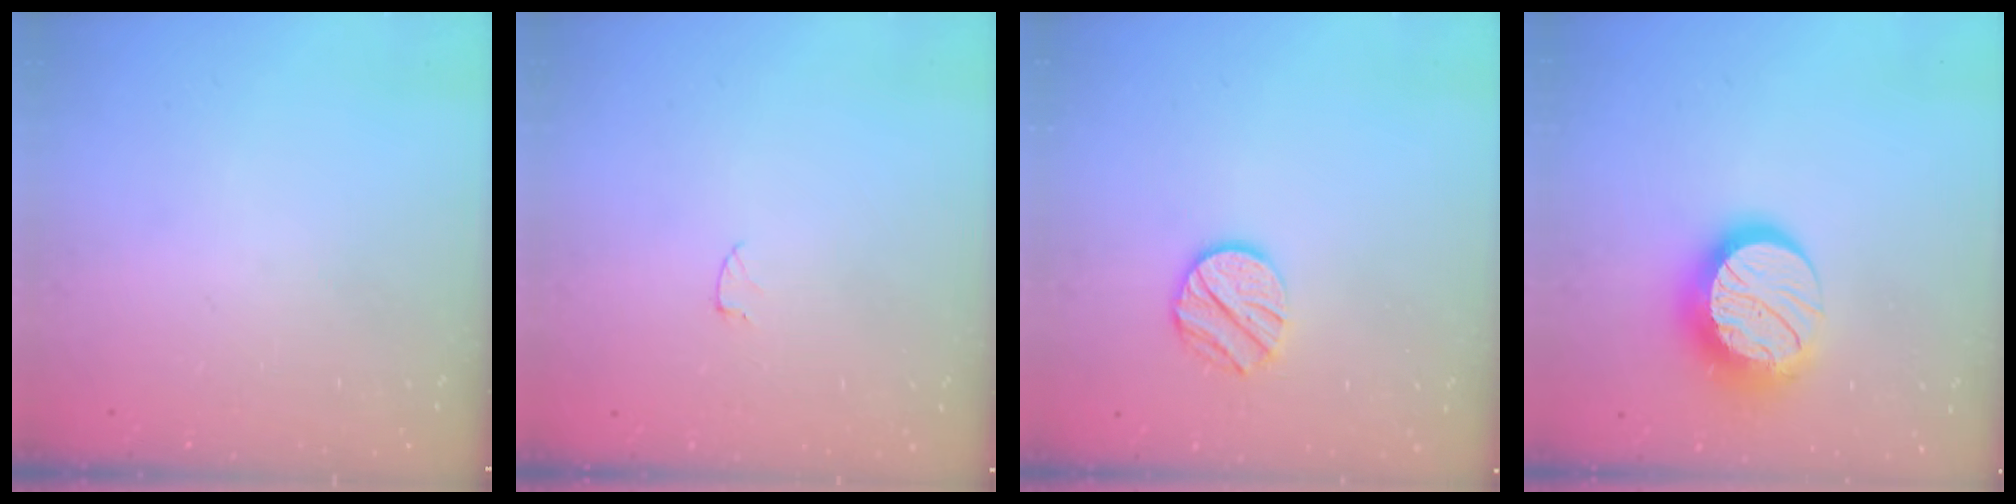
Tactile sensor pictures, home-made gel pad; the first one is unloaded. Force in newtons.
{"total": 2.6, "press": 2.6, "slide": 0.2}
{"total": 10.3, "press": 10.3, "slide": 0.9}
{"total": 14.8, "press": 14.7, "slide": 1.1}